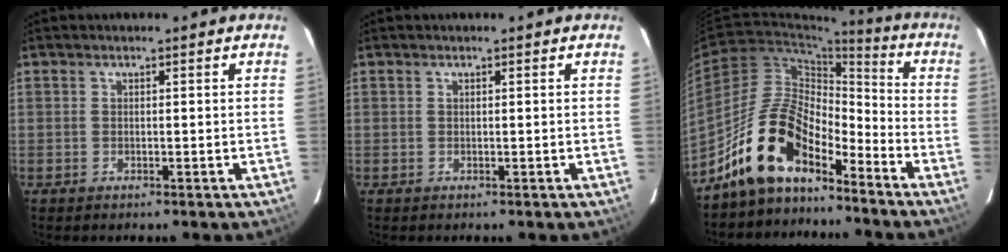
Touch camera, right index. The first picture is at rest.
{"total": 0.0}
{"total": 13.9, "force": [-10.8, 5.4, 6.9], "torque": [-0.130, 0.021, -0.207]}